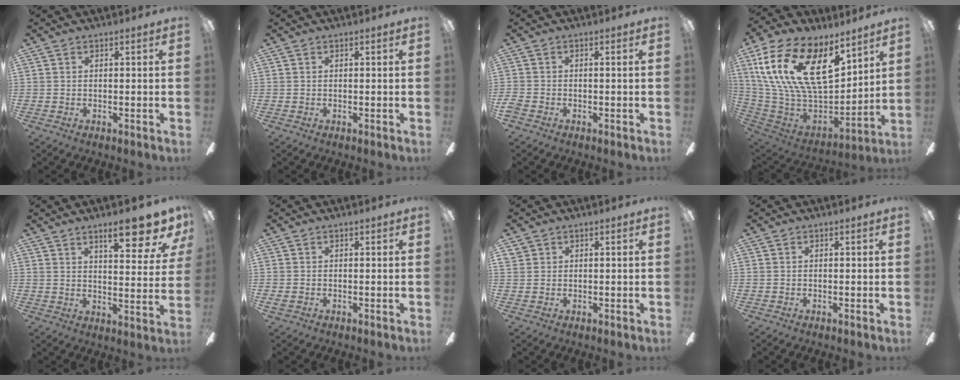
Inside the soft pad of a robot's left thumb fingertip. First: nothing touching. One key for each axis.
{"total": 0.0}
{"total": 1.5, "fx": -0.8, "fy": 0.4, "fz": 1.2, "tx": -0.020, "ty": 0.004, "tz": -0.013}
{"total": 25.9, "fx": 11.2, "fy": 13.1, "fz": 19.3, "tx": -0.368, "ty": -0.059, "tz": 0.205}
{"total": 12.6, "fx": 8.7, "fy": 2.8, "fz": 8.6, "tx": -0.106, "ty": -0.054, "tz": 0.134}
{"total": 0.8, "fx": 0.2, "fy": 0.2, "fz": 0.7, "tx": -0.015, "ty": 0.001, "tz": 0.003}
{"total": 0.8, "fx": 0.7, "fy": 0.4, "fz": 0.3, "tx": -0.008, "ty": 0.000, "tz": 0.014}
{"total": 0.0}